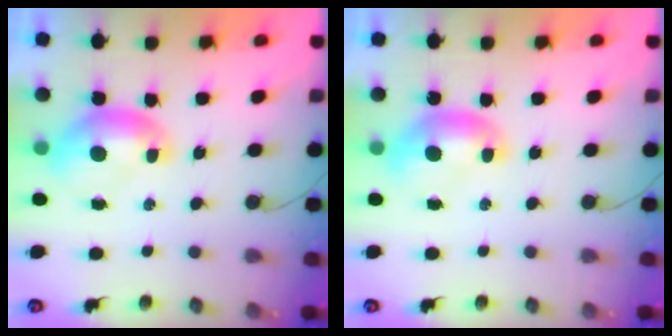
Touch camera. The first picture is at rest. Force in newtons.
{"total": 0.0}